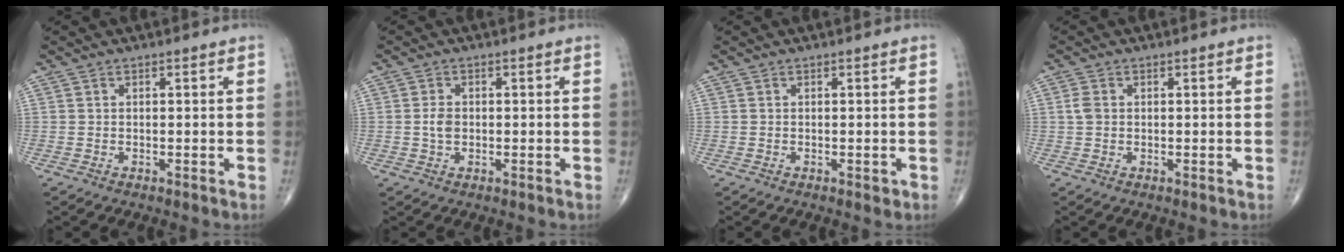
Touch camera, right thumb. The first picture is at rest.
{"total": 2.6, "force": [-0.1, 1.7, 1.9], "torque": [-0.034, 0.003, -0.005]}
{"total": 0.8, "force": [-0.3, 0.5, 0.6], "torque": [-0.006, -0.001, -0.002]}
{"total": 1.9, "force": [0.2, 1.4, 1.2], "torque": [-0.027, 0.004, 0.003]}